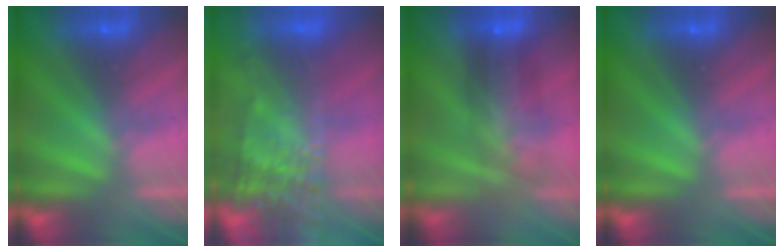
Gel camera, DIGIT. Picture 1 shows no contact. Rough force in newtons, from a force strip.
{"total": 6.1}
{"total": 7.0}
{"total": 0.0}